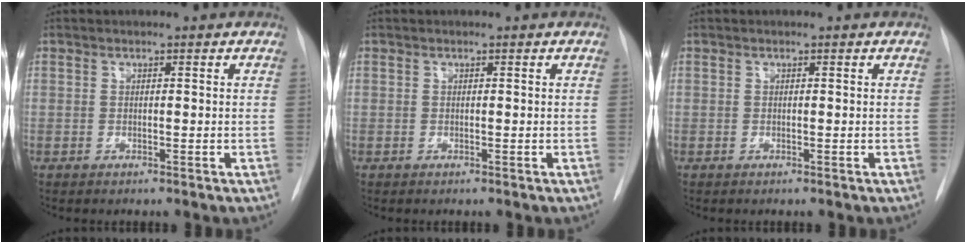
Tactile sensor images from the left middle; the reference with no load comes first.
{"total": 0.0}
{"total": 0.0}